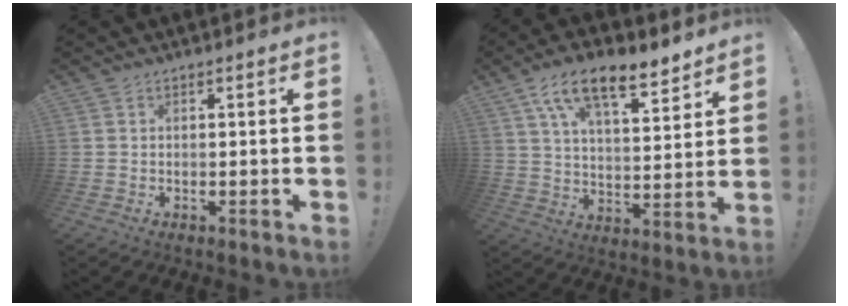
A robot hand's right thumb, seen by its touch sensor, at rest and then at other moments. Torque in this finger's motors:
{"motor_torque": [0.62, 2.21, 0.41, 0.08, 0.07]}